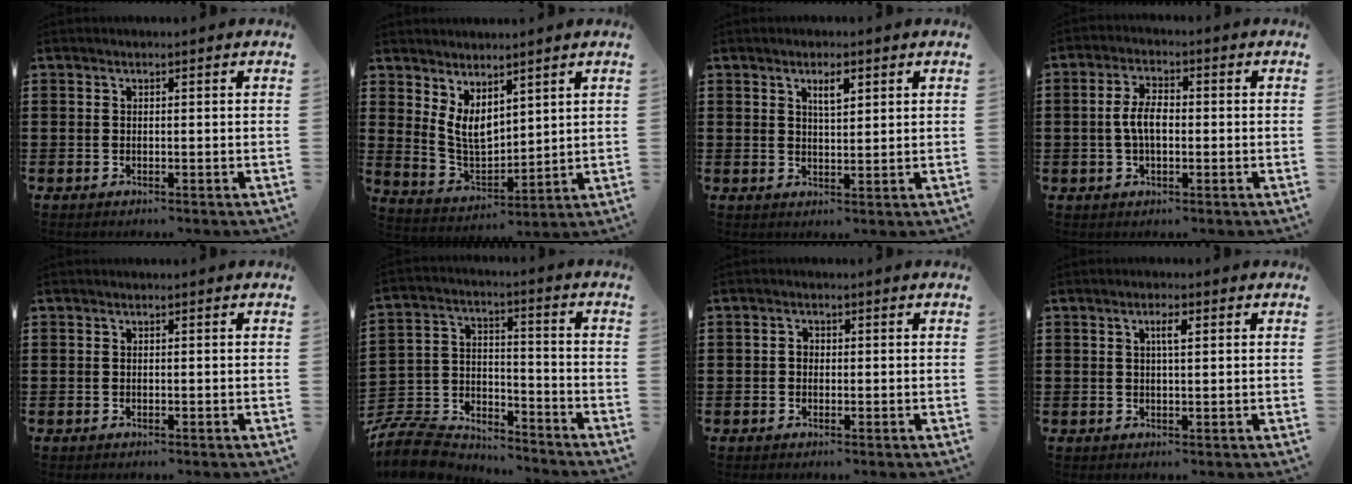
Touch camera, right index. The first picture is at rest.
{"total": 5.3, "force": [3.4, 2.7, 3.1], "torque": [-0.081, -0.016, 0.063]}
{"total": 2.7, "force": [1.4, 0.8, 2.2], "torque": [-0.039, 0.001, 0.021]}
{"total": 5.1, "force": [-0.3, 2.5, 4.5], "torque": [-0.104, -0.001, -0.013]}
{"total": 0.0}
{"total": 9.8, "force": [-9.2, 2.7, 2.3], "torque": [-0.067, 0.013, -0.187]}
{"total": 1.2, "force": [-0.2, 0.9, 0.7], "torque": [-0.016, 0.003, -0.004]}
{"total": 2.5, "force": [0.7, 0.6, 2.3], "torque": [-0.047, 0.007, 0.009]}